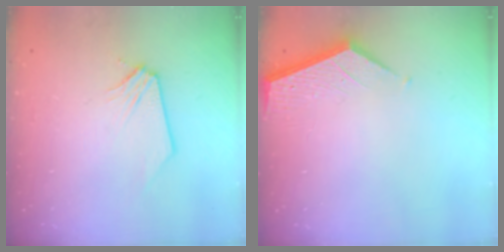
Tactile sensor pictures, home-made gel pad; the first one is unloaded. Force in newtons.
{"total": 3.7, "press": 3.7, "slide": 0.4}